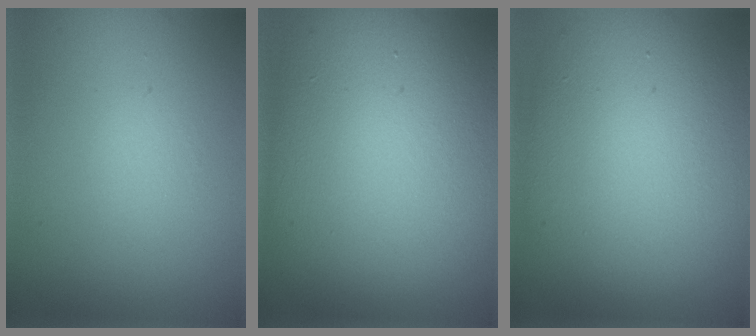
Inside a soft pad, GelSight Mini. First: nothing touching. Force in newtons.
{"total": 16.1, "press": 16.1, "slide": 1.2}
{"total": 12.2, "press": 12.2, "slide": 0.9}